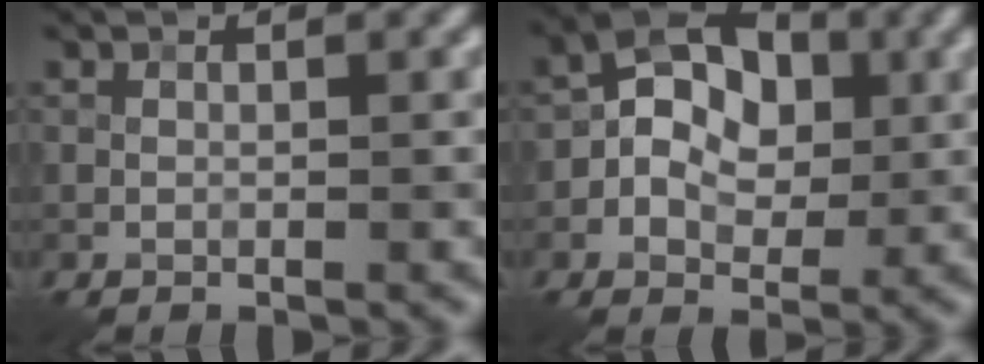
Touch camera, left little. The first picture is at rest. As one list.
[{"total": 6.3, "force": [0.2, 4.5, 4.5], "torque": [-0.059, 0.013, -0.007]}]